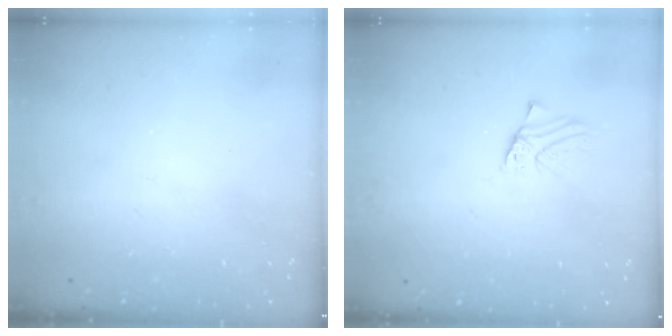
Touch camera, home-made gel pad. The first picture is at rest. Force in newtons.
{"total": 1.8, "press": 1.8, "slide": 0.1}